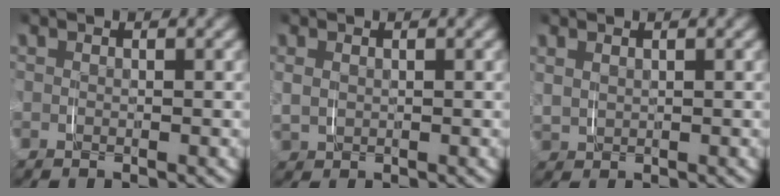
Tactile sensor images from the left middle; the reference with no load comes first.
{"total": 2.2, "force": [0.6, 1.9, 1.0], "torque": [-0.038, -0.005, 0.017]}
{"total": 1.7, "force": [1.0, 1.3, 0.7], "torque": [-0.026, -0.002, 0.025]}